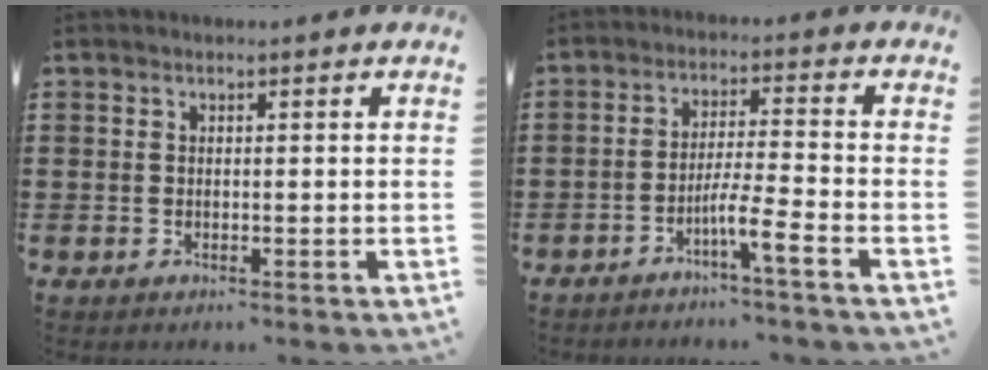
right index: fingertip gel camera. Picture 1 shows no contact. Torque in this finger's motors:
{"motor_torque": [0.13, 0.04, 0.26, 0.08]}